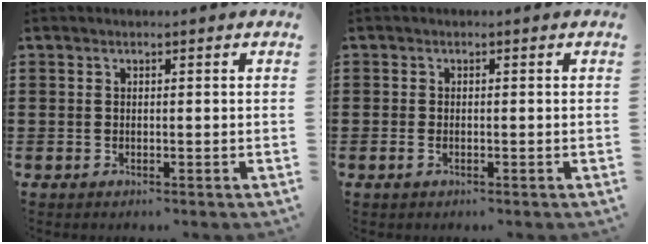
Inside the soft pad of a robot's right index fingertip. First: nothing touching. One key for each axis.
{"total": 0.9, "fx": -0.4, "fy": 0.4, "fz": 0.7, "tx": -0.015, "ty": -0.004, "tz": -0.007}